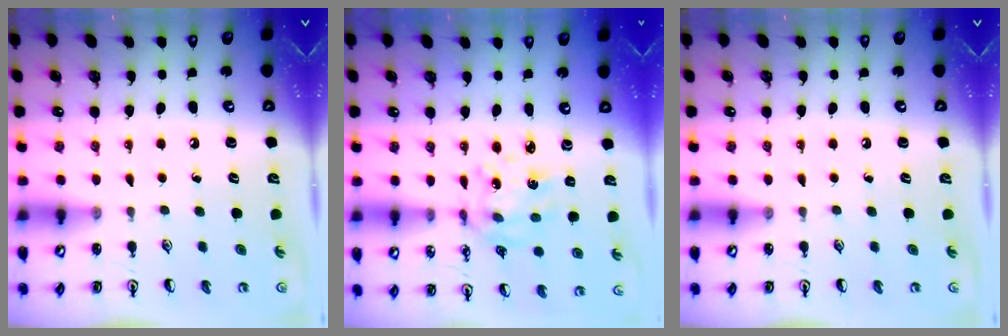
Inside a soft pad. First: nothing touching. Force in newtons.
{"total": 7.3, "press": 6.9, "slide": 2.5}
{"total": 0.0}